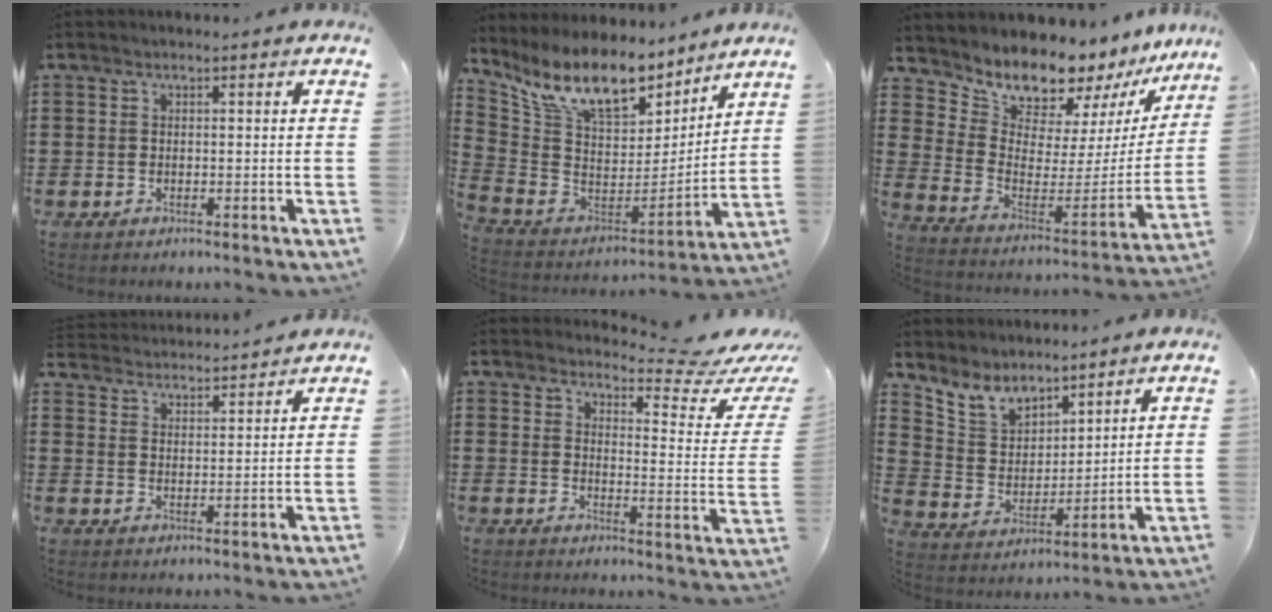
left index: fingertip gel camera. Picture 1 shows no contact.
{"total": 12.8, "force": [9.5, 4.7, 7.2], "torque": [-0.171, -0.056, 0.172]}
{"total": 9.8, "force": [9.5, 2.3, 0.8], "torque": [-0.052, -0.094, 0.162]}
{"total": 3.7, "force": [3.6, -0.2, -0.4], "torque": [-0.008, -0.023, 0.064]}
{"total": 6.2, "force": [5.6, 0.3, 2.6], "torque": [-0.047, -0.049, 0.088]}
{"total": 6.7, "force": [5.9, 3.0, 1.4], "torque": [-0.060, -0.028, 0.108]}